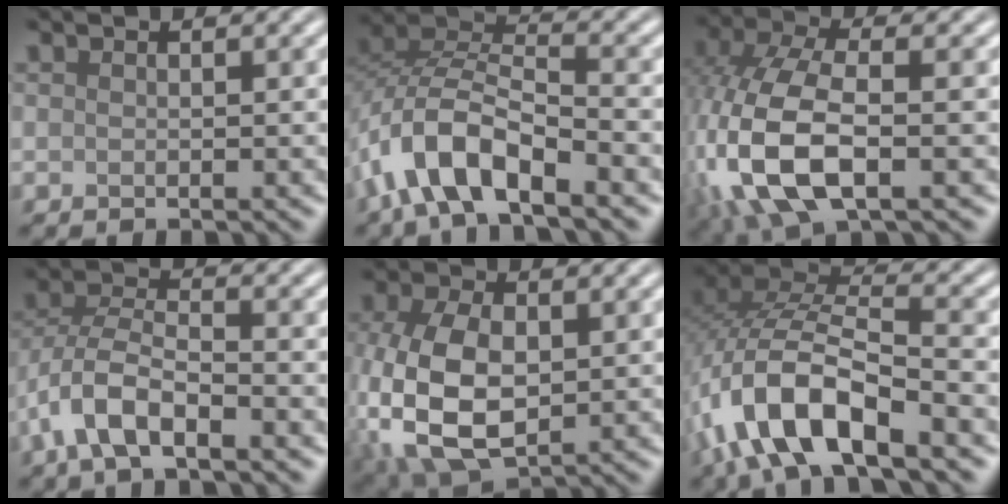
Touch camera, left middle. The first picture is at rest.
{"total": 7.9, "force": [-4.4, 3.3, 5.6], "torque": [-0.102, 0.008, -0.092]}
{"total": 10.2, "force": [-2.6, 5.4, 8.2], "torque": [-0.197, -0.006, -0.055]}
{"total": 5.9, "force": [-3.0, 2.5, 4.4], "torque": [-0.090, 0.002, -0.069]}
{"total": 10.5, "force": [-1.7, 6.4, 8.2], "torque": [-0.209, -0.018, -0.030]}
{"total": 11.1, "force": [-5.1, 4.5, 8.7], "torque": [-0.184, 0.004, -0.097]}